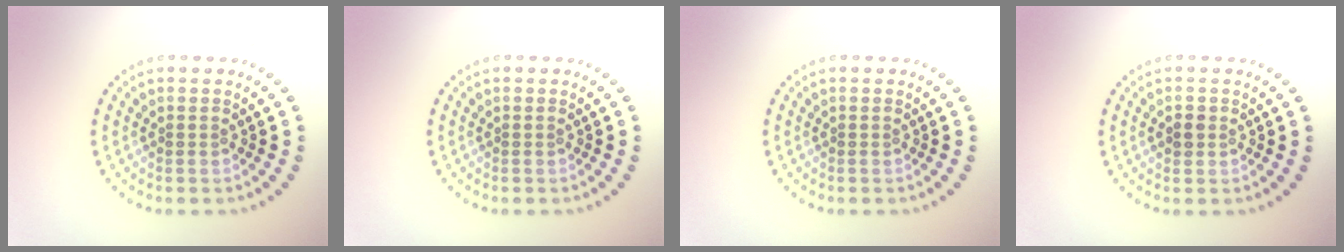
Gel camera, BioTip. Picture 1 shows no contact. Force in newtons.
{"total": 0.0}
{"total": 0.0}
{"total": 1.2, "press": 1.1, "slide": 0.3}